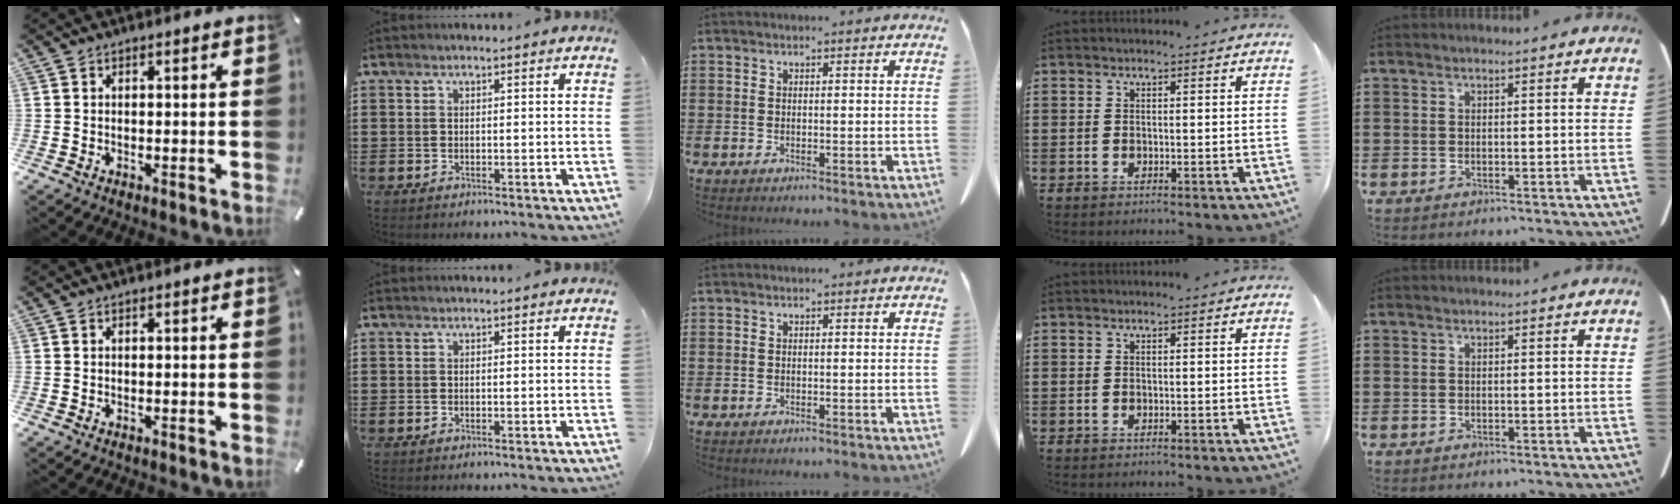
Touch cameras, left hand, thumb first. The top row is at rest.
{}